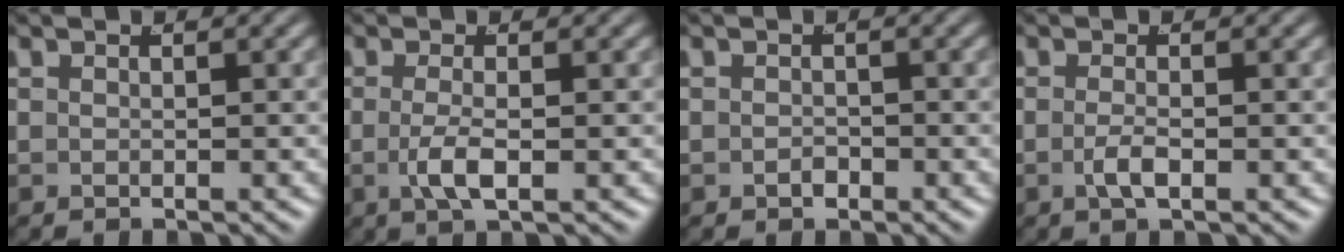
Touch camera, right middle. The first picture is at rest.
{"total": 2.4, "force": [-0.8, 0.1, 2.2], "torque": [-0.047, -0.014, -0.007]}
{"total": 0.8, "force": [-0.7, 0.2, 0.1], "torque": [0.002, -0.010, -0.007]}
{"total": 1.6, "force": [-0.9, -0.1, 1.3], "torque": [-0.027, -0.011, -0.011]}